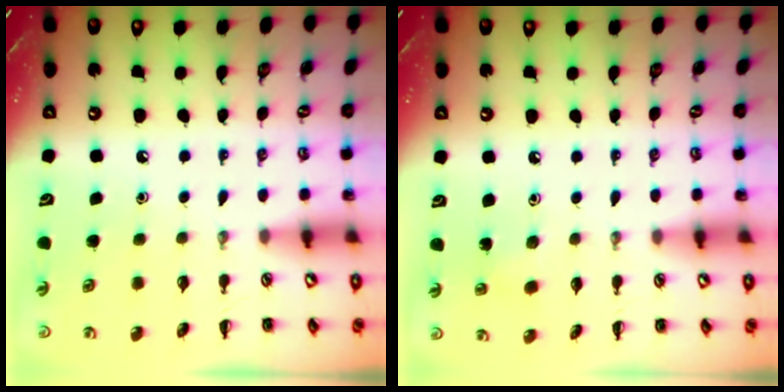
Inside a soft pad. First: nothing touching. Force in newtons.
{"total": 1.4, "press": 1.3, "slide": 0.5}